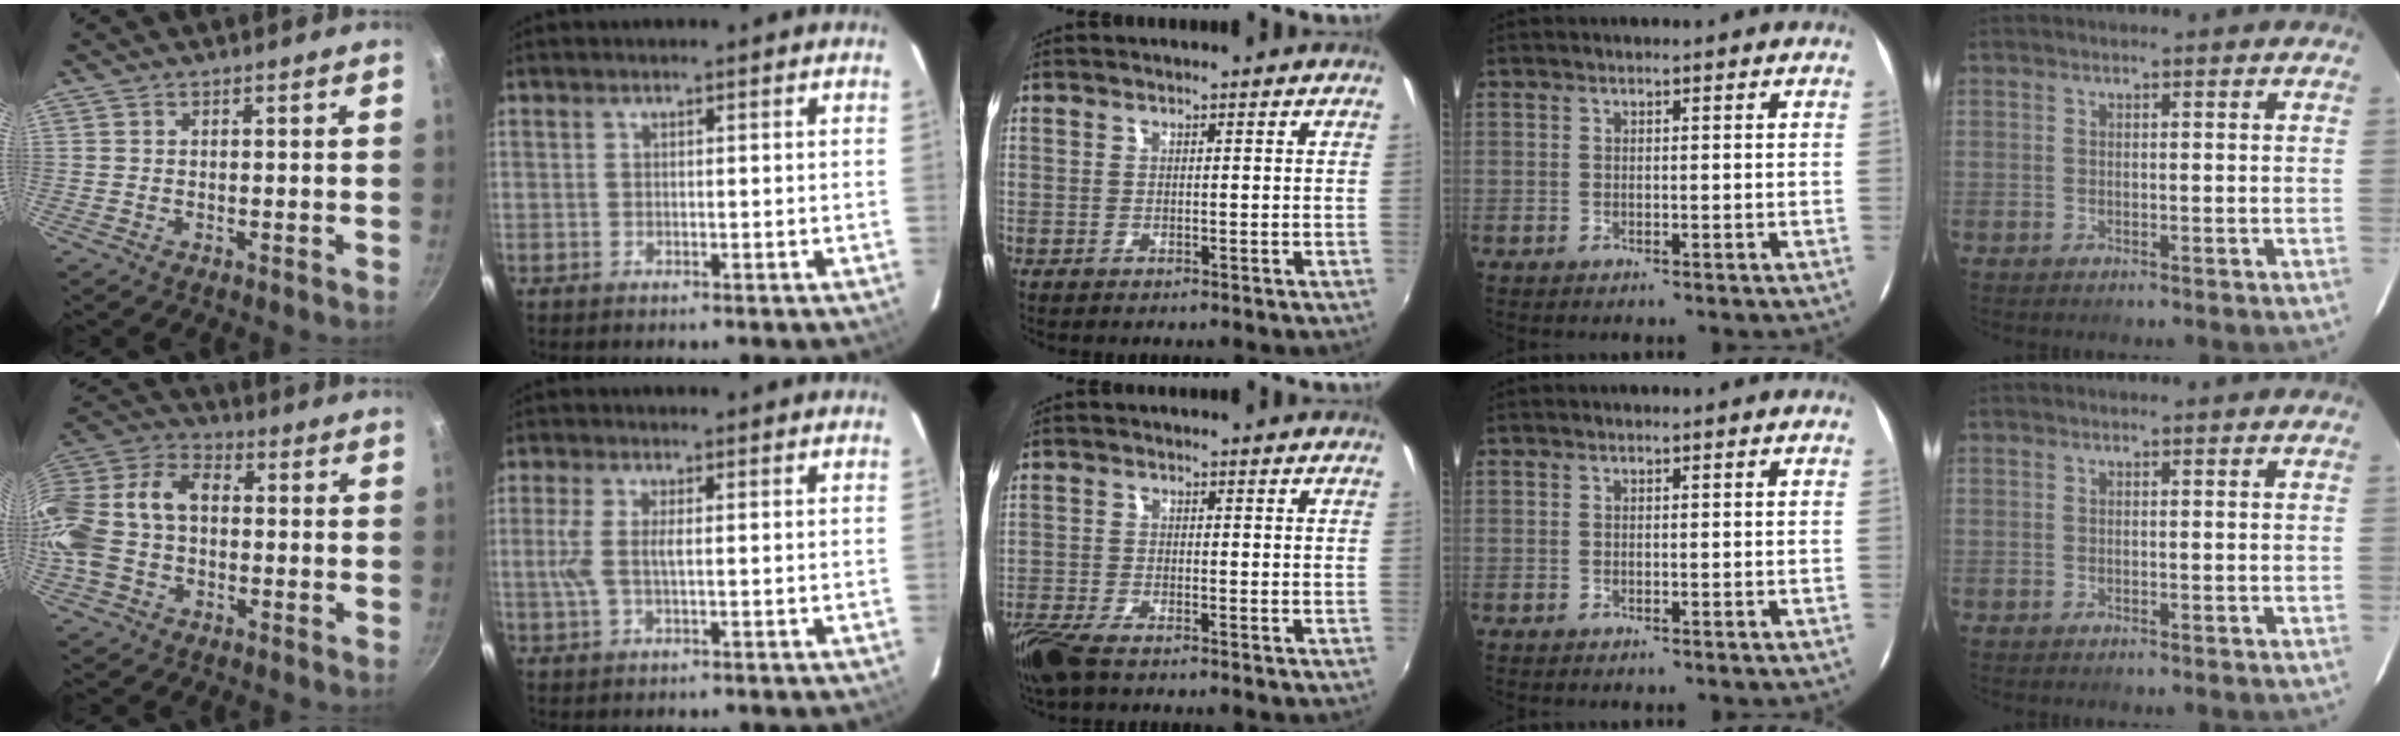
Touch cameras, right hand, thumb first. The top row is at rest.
{"thumb": {"total": 18.2, "force": [-1.8, 13.1, 12.5], "torque": [-0.253, 0.054, -0.048]}, "index": {"total": 4.4, "force": [0.1, 1.4, 4.2], "torque": [-0.095, 0.002, 0.003]}, "middle": {"total": 7.7, "force": [-5.8, 2.0, 4.6], "torque": [-0.123, -0.033, -0.114]}}